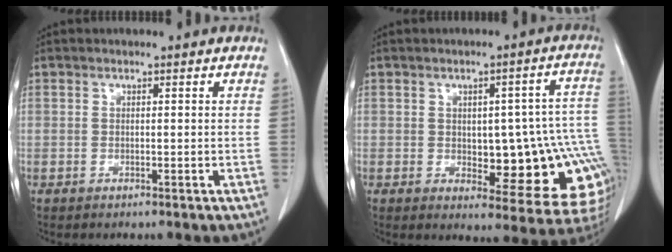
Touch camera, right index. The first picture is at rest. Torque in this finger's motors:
{"motor_torque": [0.41, 0.06, 0.24, 0.03]}